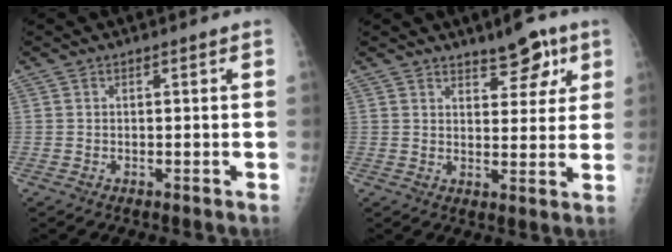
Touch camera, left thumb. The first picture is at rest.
{"total": 7.4, "force": [4.9, 3.3, 4.4], "torque": [-0.030, -0.026, 0.067]}